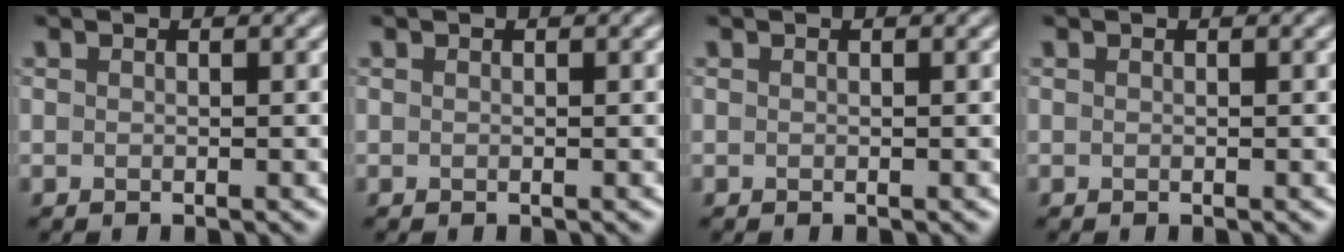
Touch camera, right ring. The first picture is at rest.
{"total": 0.0}
{"total": 0.0}
{"total": 0.0}